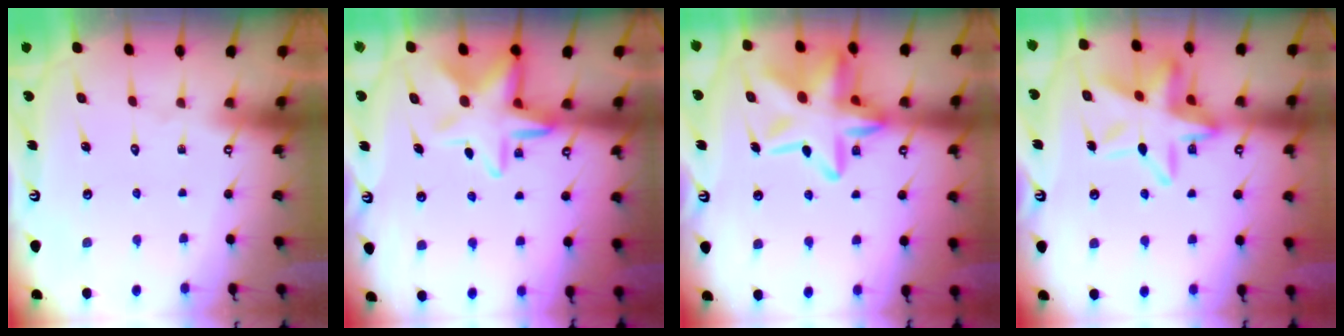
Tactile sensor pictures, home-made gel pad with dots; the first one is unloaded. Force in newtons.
{"total": 11.8, "press": 11.7, "slide": 1.8}
{"total": 20.7, "press": 20.6, "slide": 1.9}
{"total": 16.9, "press": 16.8, "slide": 1.5}